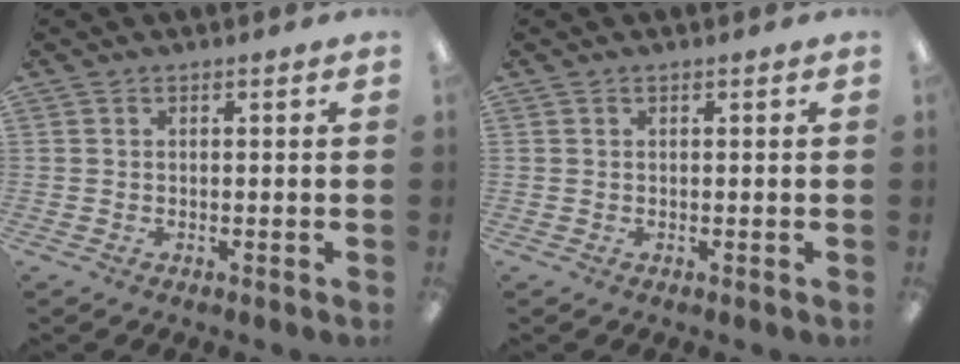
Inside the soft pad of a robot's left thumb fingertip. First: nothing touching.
{"total": 0.0}